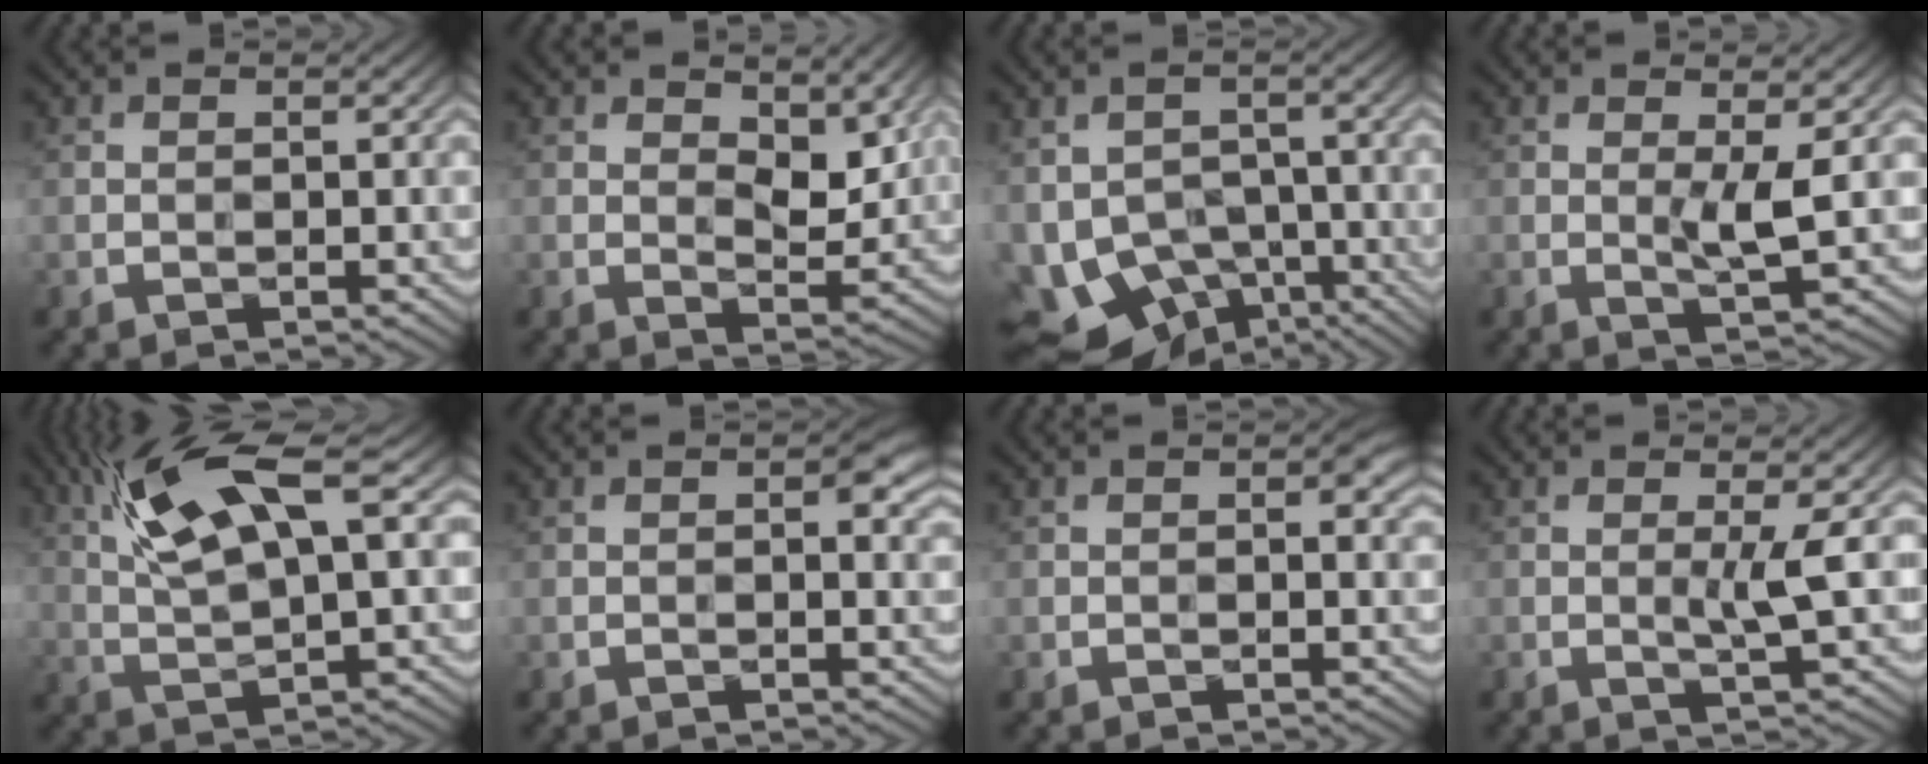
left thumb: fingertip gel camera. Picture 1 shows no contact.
{"total": 6.8, "force": [3.5, 3.3, 4.9], "torque": [-0.083, -0.007, 0.056]}
{"total": 10.5, "force": [-4.2, 7.7, 5.8], "torque": [-0.139, -0.016, -0.046]}
{"total": 3.1, "force": [0.4, 0.3, 3.0], "torque": [-0.060, -0.004, 0.009]}
{"total": 12.2, "force": [5.7, 3.1, 10.3], "torque": [-0.222, 0.010, 0.108]}
{"total": 2.7, "force": [0.7, 1.2, 2.3], "torque": [-0.031, 0.002, 0.012]}
{"total": 2.0, "force": [0.6, 0.9, 1.6], "torque": [-0.021, 0.001, 0.012]}
{"total": 2.9, "force": [0.3, 0.0, 2.9], "torque": [-0.057, 0.003, 0.003]}